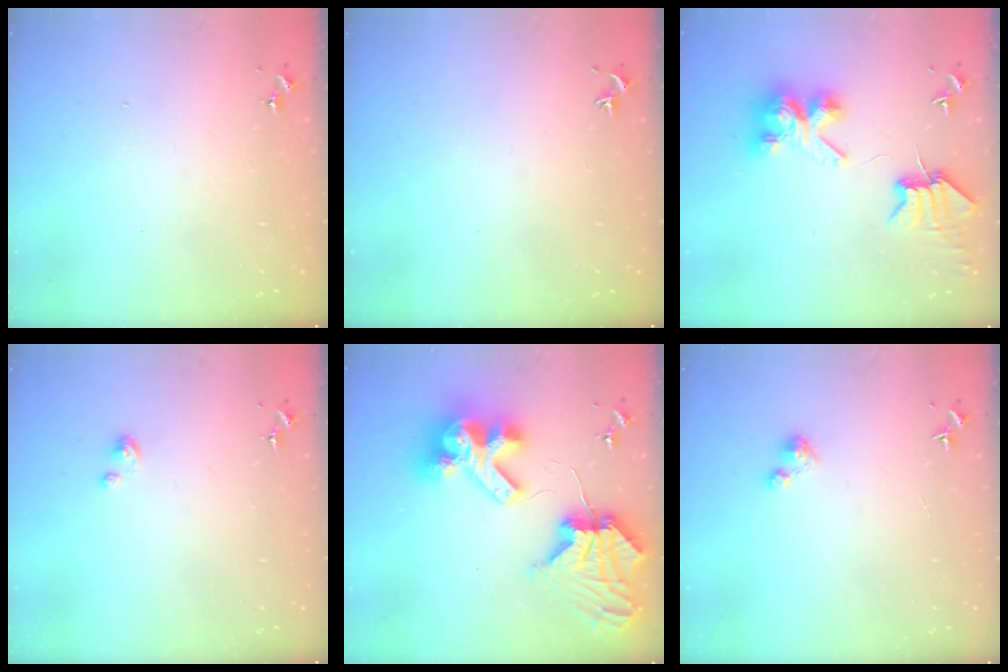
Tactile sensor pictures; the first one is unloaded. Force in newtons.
{"total": 0.0}
{"total": 9.1, "press": 9.1, "slide": 1.2}
{"total": 4.1, "press": 4.1, "slide": 0.2}
{"total": 22.1, "press": 21.9, "slide": 2.9}
{"total": 3.0, "press": 3.0, "slide": 0.2}